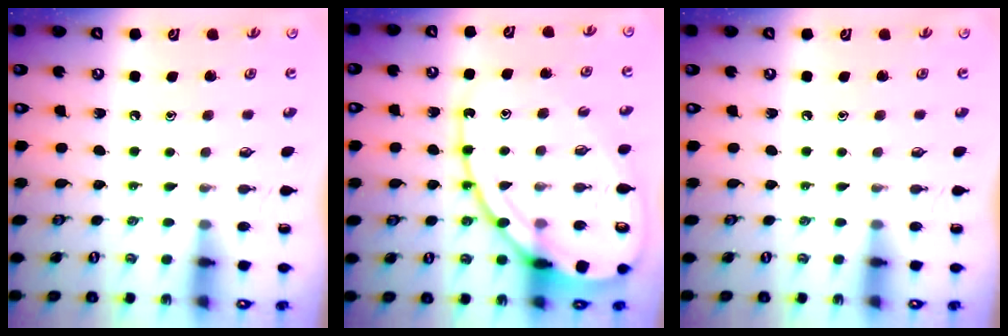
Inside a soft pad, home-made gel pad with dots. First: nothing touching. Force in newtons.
{"total": 17.8, "press": 17.7, "slide": 1.6}
{"total": 0.0}